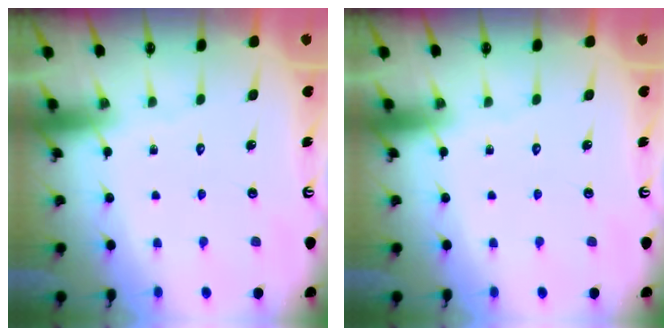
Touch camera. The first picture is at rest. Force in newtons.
{"total": 0.0}